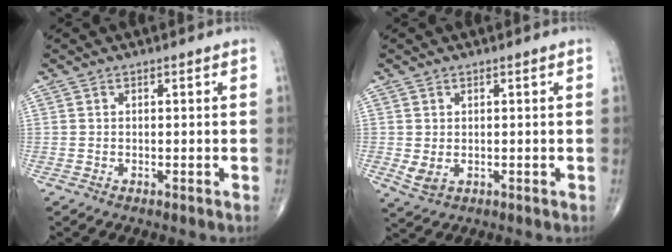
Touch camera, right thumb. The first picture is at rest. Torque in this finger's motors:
{"motor_torque": [1.92, 2.04, 0.27, 0.08, 0.00]}